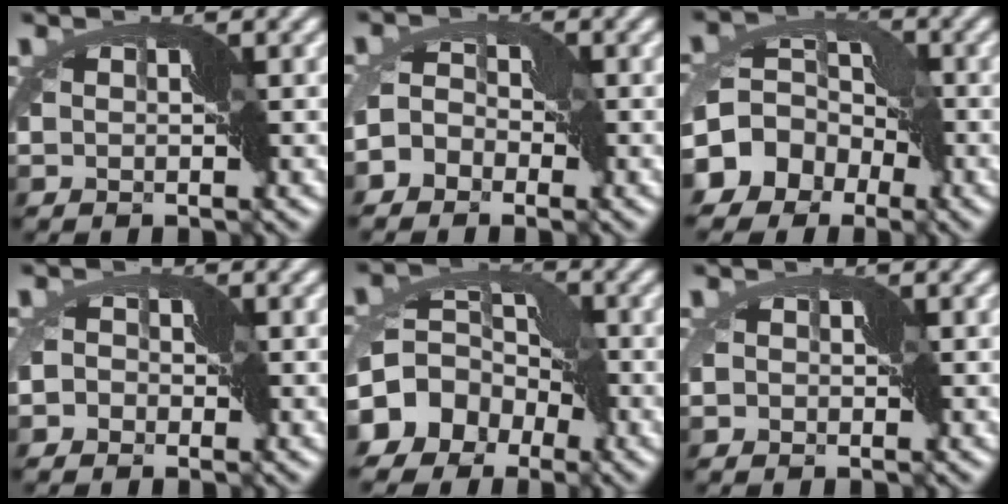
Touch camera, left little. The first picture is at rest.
{"total": 3.3, "force": [-2.0, 2.3, 1.3], "torque": [-0.014, 0.014, -0.050]}
{"total": 10.9, "force": [-4.1, 8.7, 5.1], "torque": [-0.091, -0.002, -0.095]}
{"total": 2.8, "force": [-1.8, 2.1, 0.4], "torque": [0.008, 0.011, -0.043]}
{"total": 11.5, "force": [-4.8, 8.9, 5.5], "torque": [-0.097, -0.010, -0.099]}
{"total": 1.3, "force": [-0.7, 1.1, 0.4], "torque": [-0.006, 0.005, -0.011]}